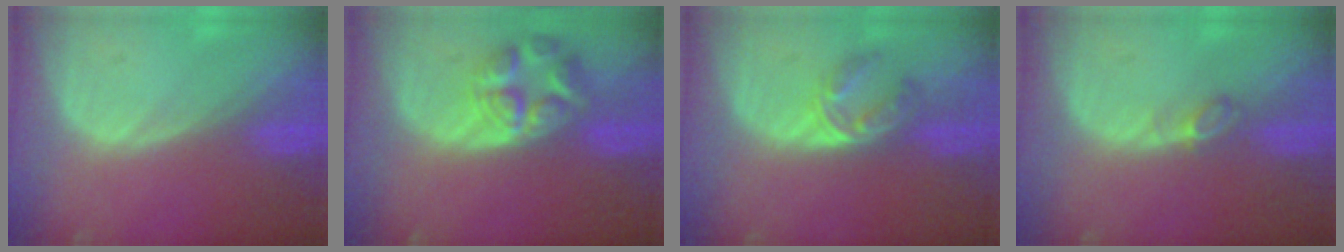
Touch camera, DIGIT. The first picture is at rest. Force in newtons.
{"total": 7.8, "press": 7.0, "slide": 3.6}
{"total": 5.8, "press": 4.7, "slide": 3.5}
{"total": 2.0, "press": 1.9, "slide": 0.4}